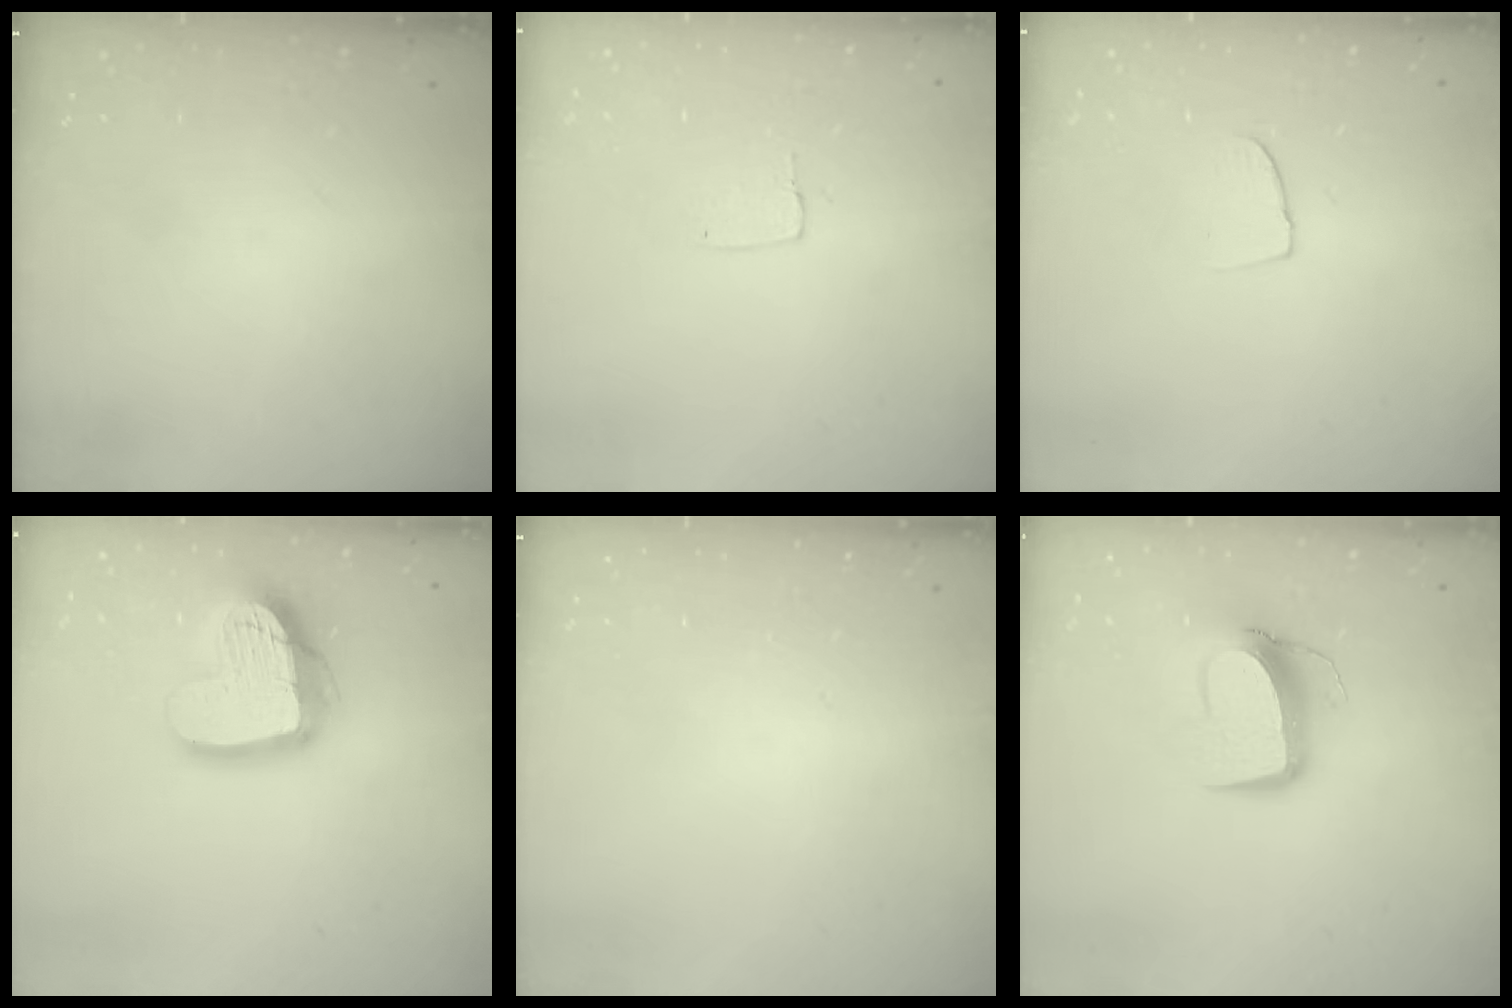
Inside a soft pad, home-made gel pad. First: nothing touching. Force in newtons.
{"total": 3.2, "press": 3.2, "slide": 0.2}
{"total": 5.0, "press": 4.9, "slide": 0.5}
{"total": 17.4, "press": 17.3, "slide": 1.5}
{"total": 0.0}
{"total": 11.1, "press": 11.0, "slide": 1.4}